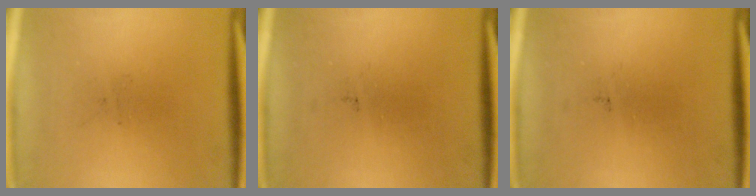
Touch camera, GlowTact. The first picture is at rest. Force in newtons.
{"total": 0.0}
{"total": 0.0}